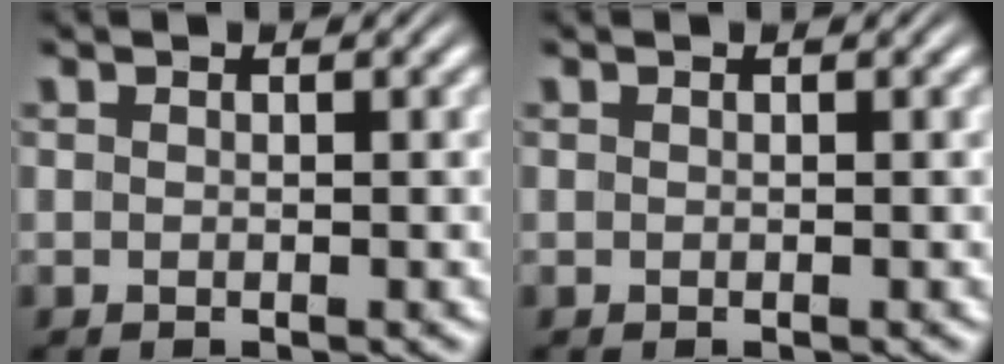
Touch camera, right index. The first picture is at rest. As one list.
[{"total": 0.0}]